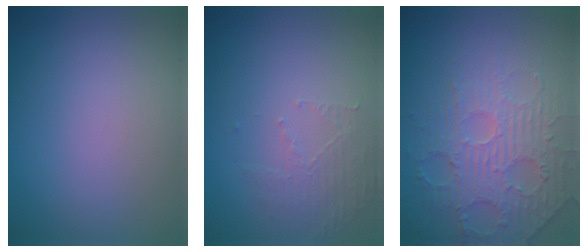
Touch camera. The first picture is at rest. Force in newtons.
{"total": 1.6, "press": 0.7, "slide": 1.4}
{"total": 4.6, "press": 3.6, "slide": 3.0}